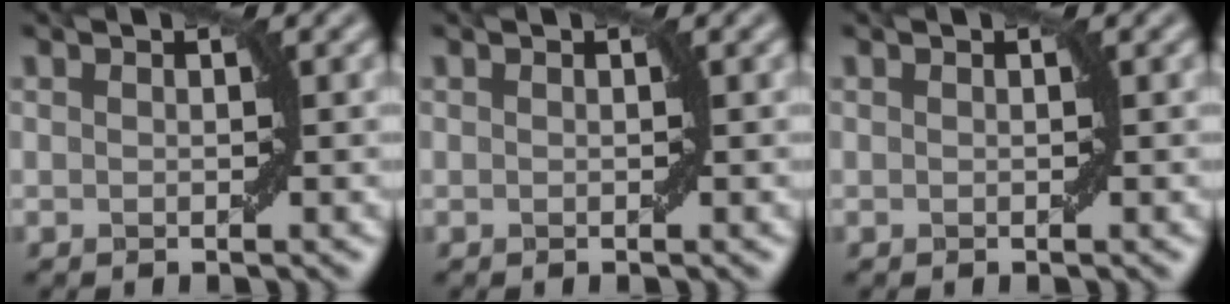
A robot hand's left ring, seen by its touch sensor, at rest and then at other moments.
{"total": 0.0}
{"total": 0.0}